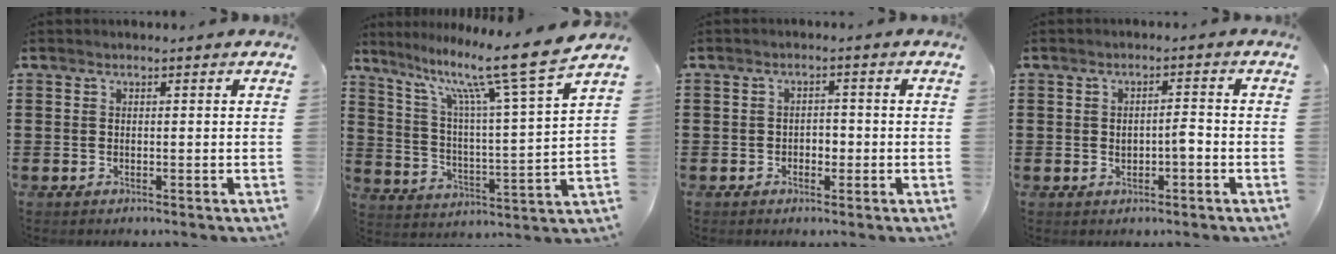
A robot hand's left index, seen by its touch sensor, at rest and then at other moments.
{"total": 12.6, "force": [9.7, -0.3, 7.9], "torque": [-0.162, -0.070, 0.149]}
{"total": 1.8, "force": [-0.8, 1.3, 1.0], "torque": [-0.023, 0.005, -0.021]}
{"total": 2.6, "force": [-0.6, 0.9, 2.4], "torque": [-0.045, 0.004, -0.013]}